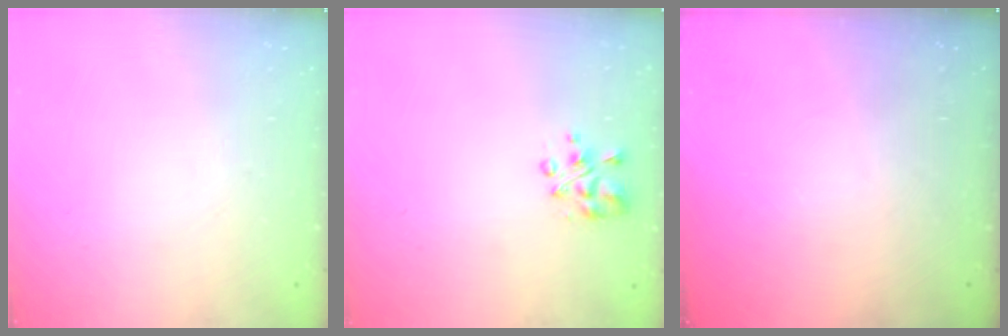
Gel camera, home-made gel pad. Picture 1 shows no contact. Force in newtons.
{"total": 4.4, "press": 4.4, "slide": 0.6}
{"total": 0.0}